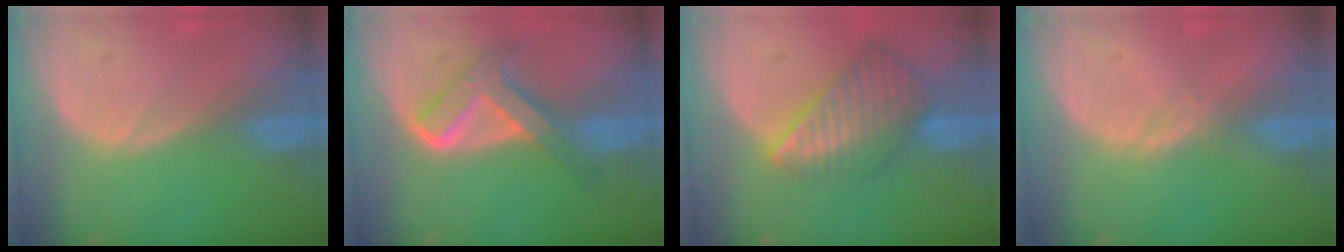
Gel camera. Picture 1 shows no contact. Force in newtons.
{"total": 6.9, "press": 6.9, "slide": 0.4}
{"total": 8.8, "press": 7.6, "slide": 4.4}
{"total": 1.1, "press": 1.1, "slide": 0.1}